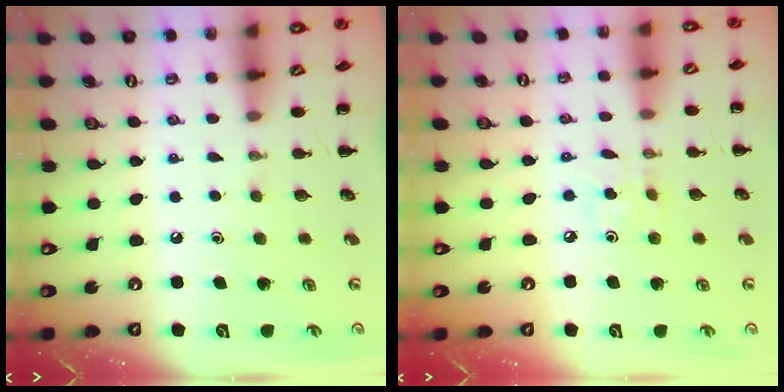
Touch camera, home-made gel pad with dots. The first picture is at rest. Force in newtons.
{"total": 3.5, "press": 3.3, "slide": 1.2}